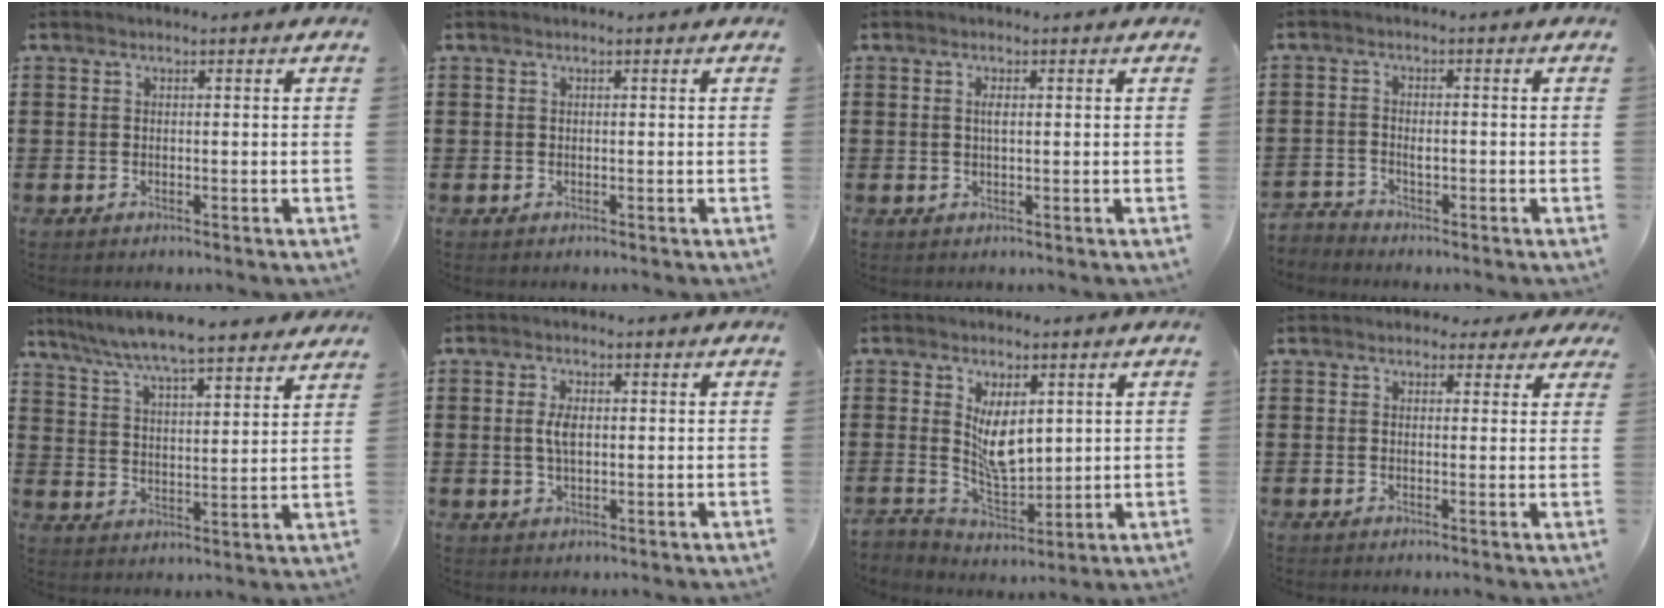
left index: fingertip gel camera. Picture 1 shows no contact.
{"total": 0.0}
{"total": 1.3, "force": [0.3, 0.3, 1.2], "torque": [-0.025, 0.002, 0.003]}
{"total": 1.7, "force": [-1.4, 0.8, 0.5], "torque": [-0.017, 0.004, -0.030]}
{"total": 6.6, "force": [6.2, -0.1, 2.2], "torque": [-0.070, -0.037, 0.107]}
{"total": 3.5, "force": [0.4, 1.6, 3.1], "torque": [-0.072, 0.005, 0.003]}
{"total": 6.4, "force": [1.3, 4.0, 4.7], "torque": [-0.084, 0.004, 0.022]}
{"total": 1.8, "force": [1.3, 1.2, 0.4], "torque": [-0.007, 0.007, 0.022]}